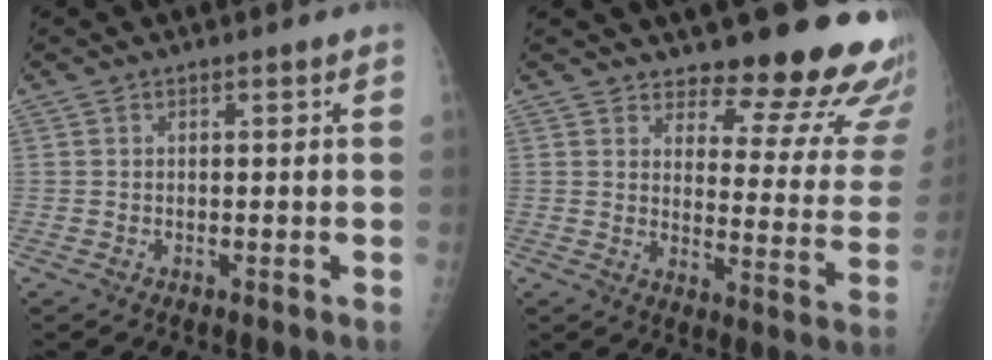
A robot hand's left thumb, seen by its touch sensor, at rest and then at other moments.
{"total": 18.8, "force": [16.5, 5.4, 7.2], "torque": [-0.039, -0.149, 0.189]}